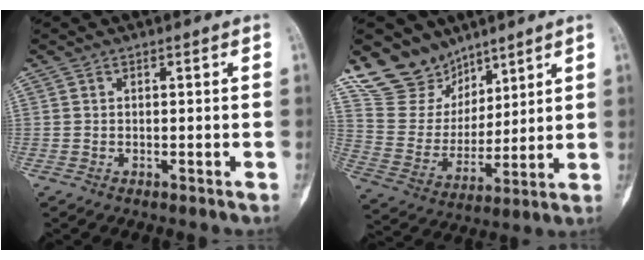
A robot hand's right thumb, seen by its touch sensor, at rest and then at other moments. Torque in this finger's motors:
{"motor_torque": [0.11, 1.36, 0.07, 0.15, 0.00]}